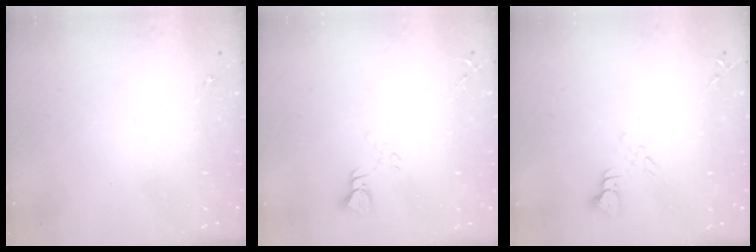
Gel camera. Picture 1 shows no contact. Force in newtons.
{"total": 2.8, "press": 2.8, "slide": 0.2}
{"total": 5.1, "press": 5.1, "slide": 0.4}